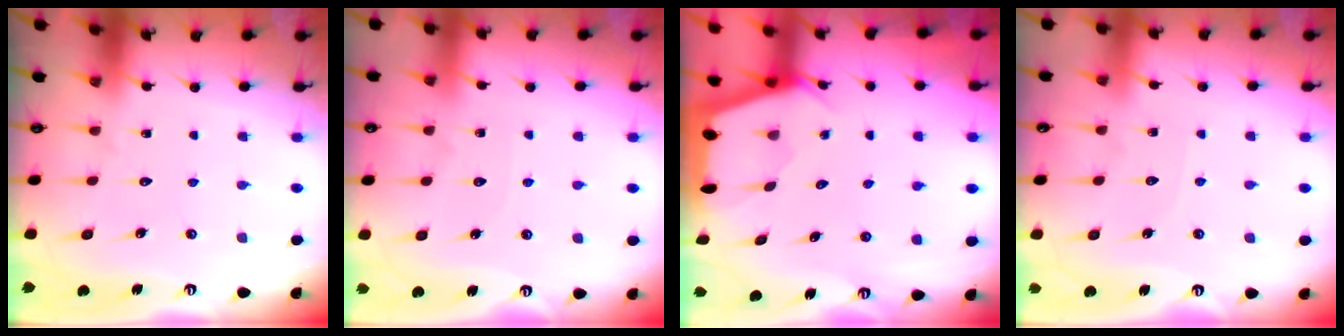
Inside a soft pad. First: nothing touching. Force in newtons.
{"total": 2.9, "press": 2.9, "slide": 0.4}
{"total": 3.6, "press": 3.6, "slide": 0.2}
{"total": 2.5, "press": 2.4, "slide": 0.4}